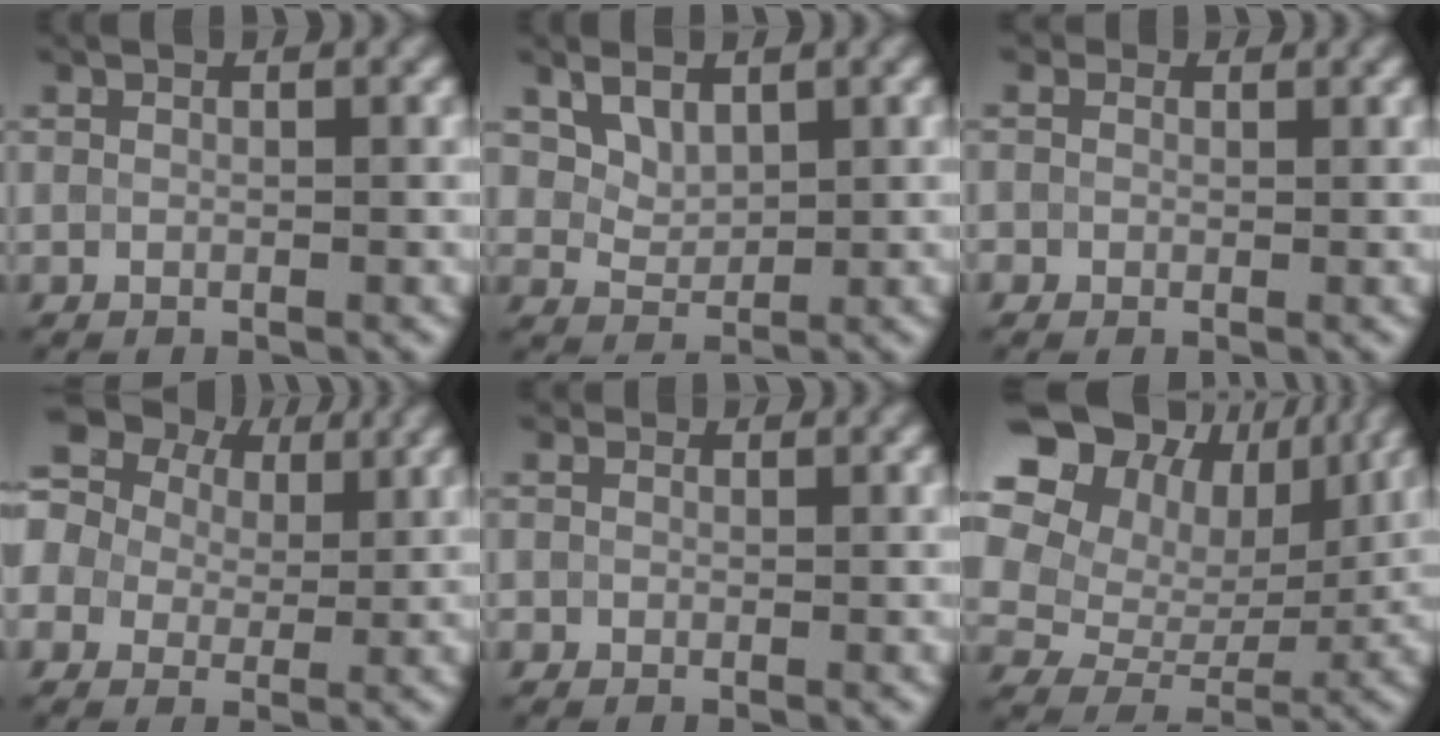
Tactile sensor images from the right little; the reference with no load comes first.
{"total": 2.7, "force": [1.6, 1.8, 1.4], "torque": [-0.032, -0.011, 0.036]}
{"total": 1.8, "force": [0.7, 1.5, 0.5], "torque": [-0.003, 0.004, -0.009]}
{"total": 12.1, "force": [5.6, 9.0, 5.8], "torque": [-0.130, 0.037, 0.086]}
{"total": 1.1, "force": [0.3, 1.0, 0.2], "torque": [0.000, 0.001, -0.005]}
{"total": 19.6, "force": [8.3, 14.4, 10.3], "torque": [-0.236, 0.053, 0.124]}